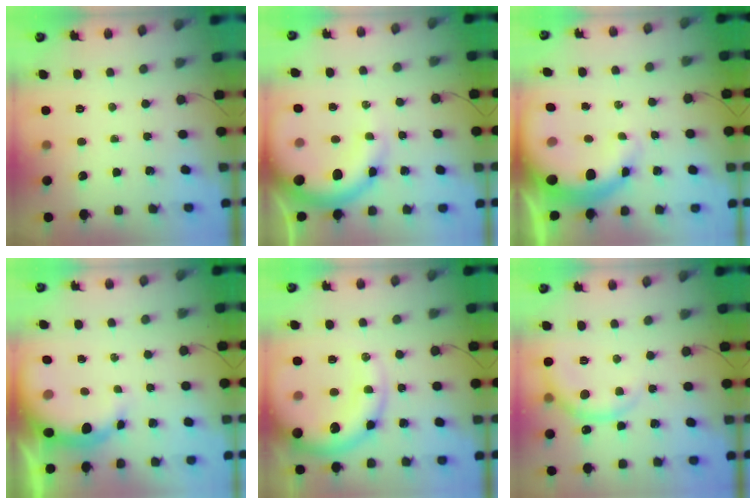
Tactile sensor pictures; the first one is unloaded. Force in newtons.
{"total": 12.2, "press": 11.9, "slide": 2.7}
{"total": 14.0, "press": 13.7, "slide": 2.9}
{"total": 7.7, "press": 7.6, "slide": 1.7}
{"total": 17.4, "press": 16.9, "slide": 4.4}
{"total": 6.9, "press": 6.8, "slide": 0.6}